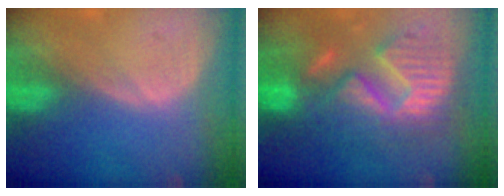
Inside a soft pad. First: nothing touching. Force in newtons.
{"total": 12.9, "press": 12.8, "slide": 1.4}